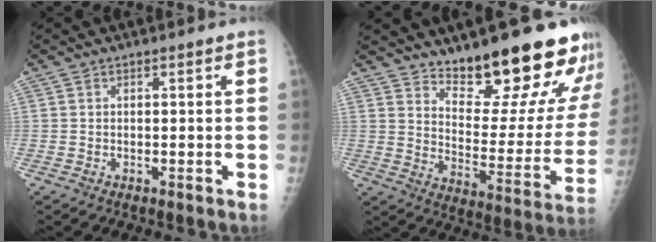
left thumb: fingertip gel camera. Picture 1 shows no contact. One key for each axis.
{"total": 21.4, "fx": 17.4, "fy": 5.9, "fz": 11.0, "tx": -0.106, "ty": -0.132, "tz": 0.240}